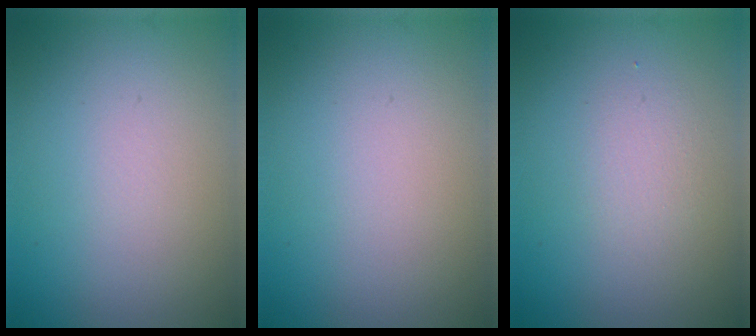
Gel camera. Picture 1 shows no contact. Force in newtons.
{"total": 0.0}
{"total": 1.4, "press": 1.4, "slide": 0.1}